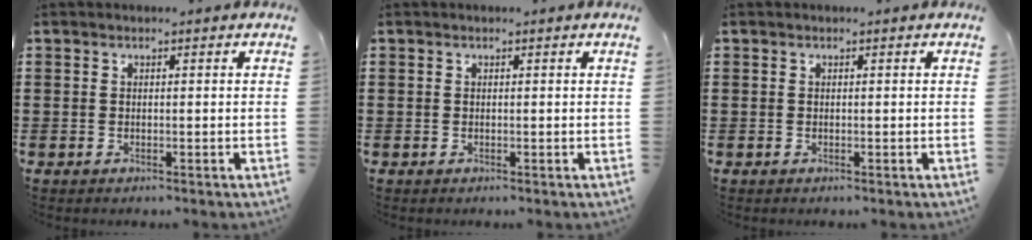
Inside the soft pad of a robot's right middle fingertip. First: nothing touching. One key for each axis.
{"total": 0.0}
{"total": 0.0}